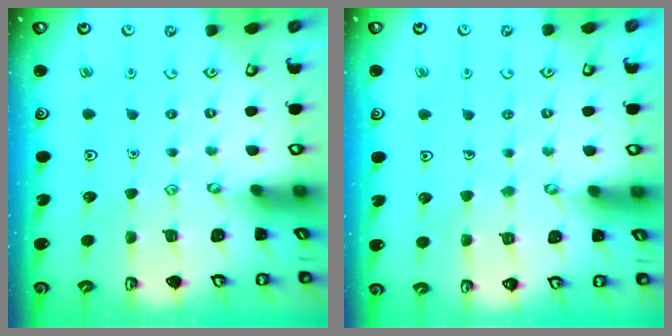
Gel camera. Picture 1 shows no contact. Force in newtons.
{"total": 3.6, "press": 3.6, "slide": 0.3}